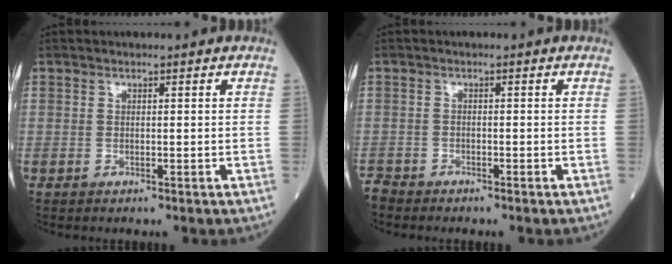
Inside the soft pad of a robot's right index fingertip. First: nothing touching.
{"total": 1.6, "force": [-1.6, 0.1, -0.2], "torque": [0.004, -0.006, -0.031]}